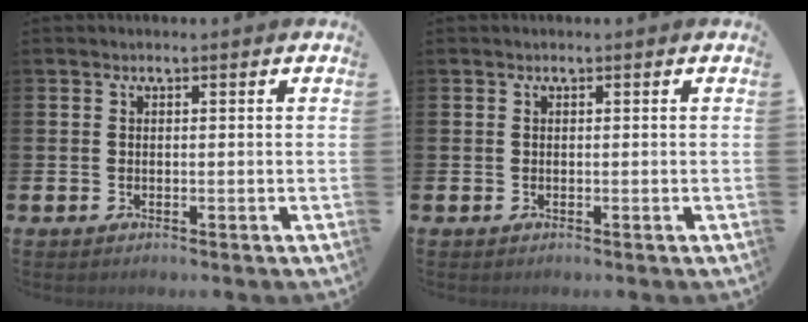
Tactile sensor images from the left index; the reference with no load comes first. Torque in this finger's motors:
{"motor_torque": [0.00, 0.00, 0.04, -0.01]}